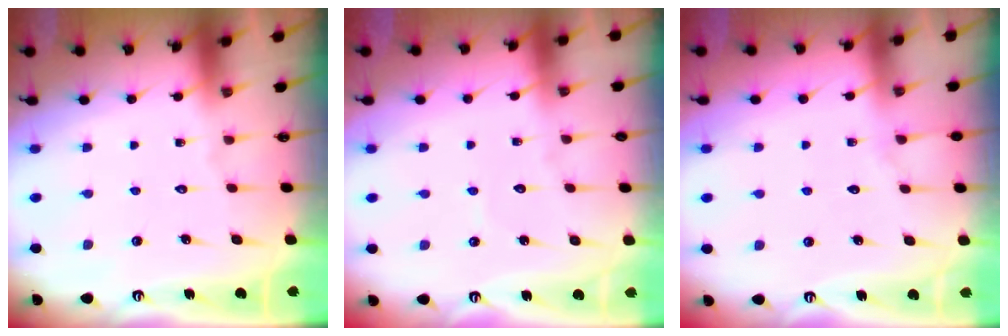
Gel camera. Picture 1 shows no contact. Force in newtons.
{"total": 2.8, "press": 2.8, "slide": 0.3}
{"total": 5.6, "press": 5.6, "slide": 0.8}